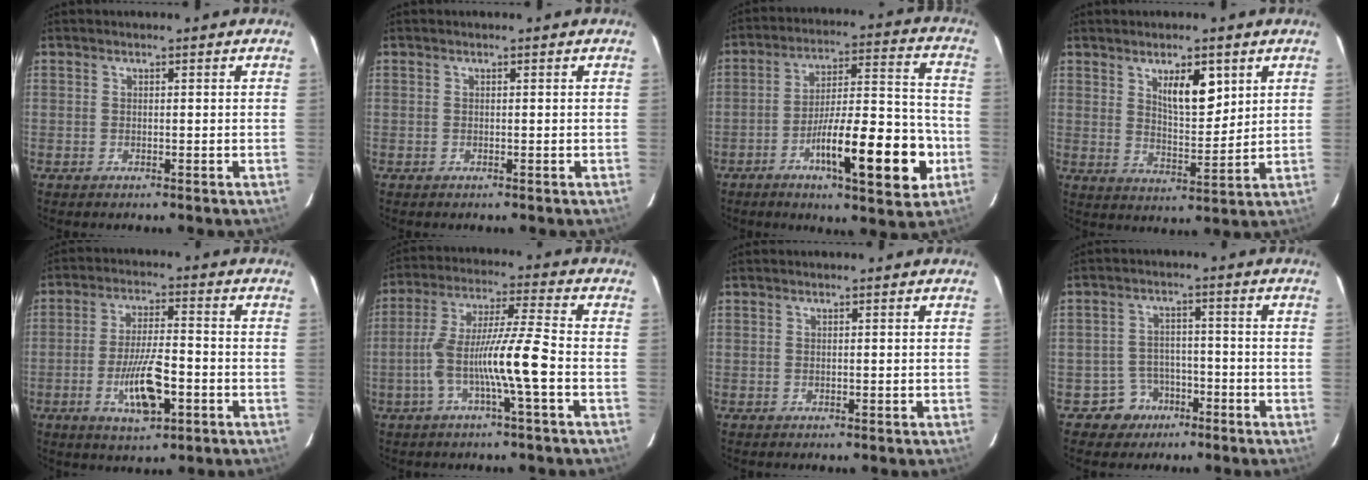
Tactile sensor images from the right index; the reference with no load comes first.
{"total": 0.0}
{"total": 17.3, "force": [-6.6, 3.2, 15.6], "torque": [-0.245, 0.012, -0.099]}
{"total": 7.1, "force": [3.5, 2.4, 5.7], "torque": [-0.097, -0.005, 0.064]}
{"total": 6.9, "force": [-2.5, 1.8, 6.2], "torque": [-0.115, -0.002, -0.041]}
{"total": 10.9, "force": [-3.1, -0.6, 10.4], "torque": [-0.202, 0.011, -0.062]}
{"total": 0.0}
{"total": 4.9, "force": [-2.7, 4.1, 0.0], "torque": [0.008, 0.014, -0.038]}